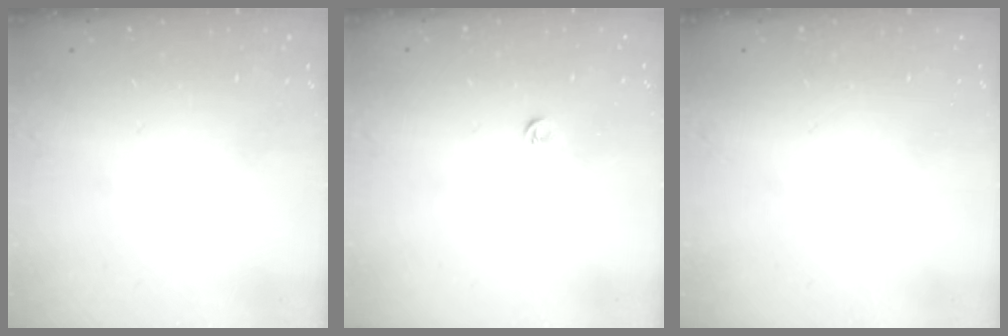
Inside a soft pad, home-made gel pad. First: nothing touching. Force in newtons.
{"total": 3.4, "press": 3.3, "slide": 0.6}
{"total": 0.0}